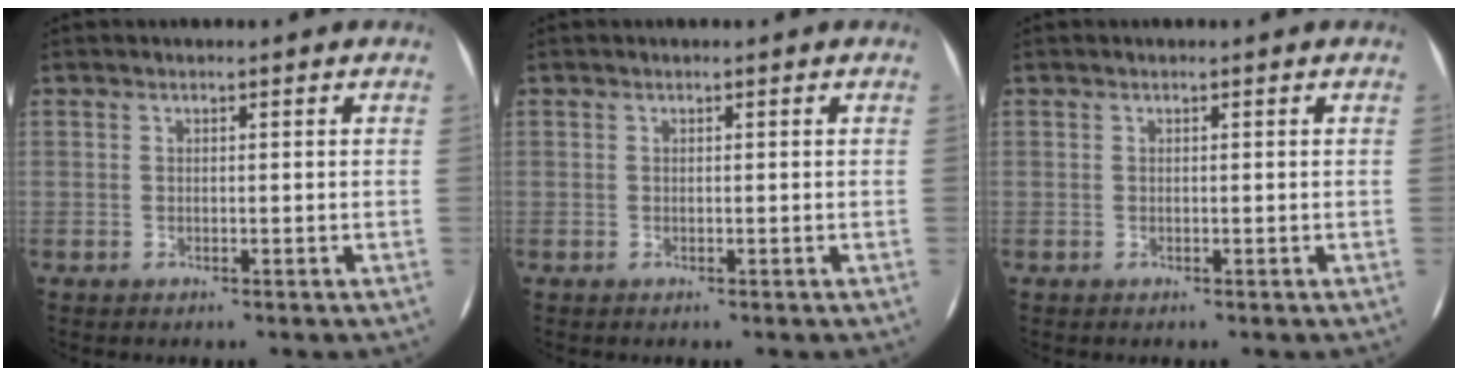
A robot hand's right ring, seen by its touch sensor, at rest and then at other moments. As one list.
[{"total": 0.0}, {"total": 0.0}]